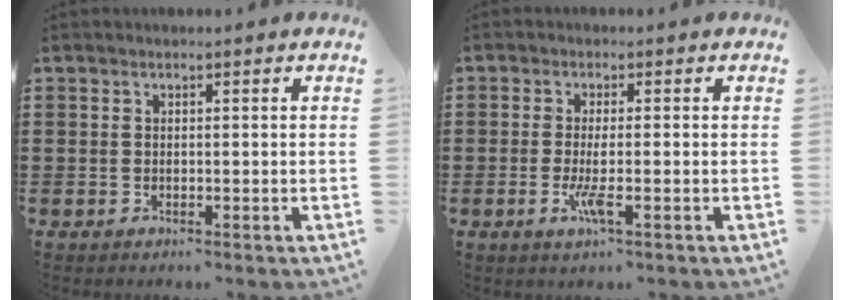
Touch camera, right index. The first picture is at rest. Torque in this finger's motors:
{"motor_torque": [0.52, 0.04, 0.07, 0.03]}